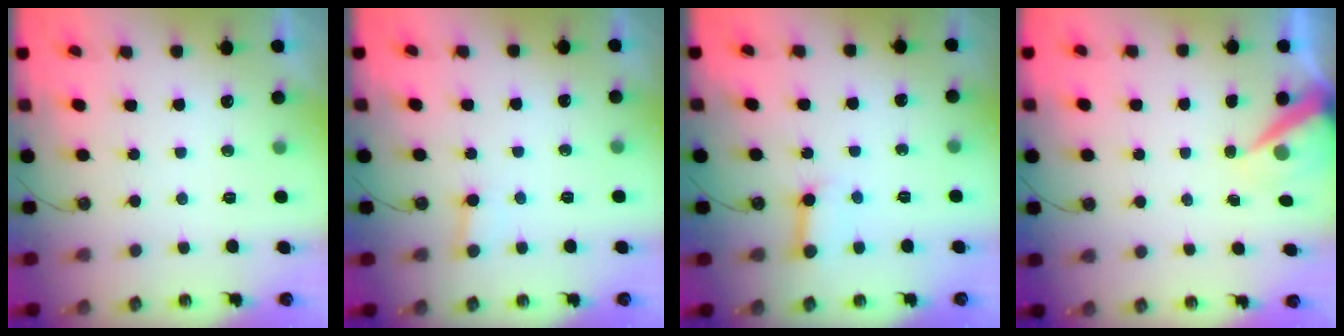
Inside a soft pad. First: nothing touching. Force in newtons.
{"total": 2.2, "press": 2.2, "slide": 0.2}
{"total": 5.4, "press": 5.4, "slide": 0.6}
{"total": 6.8, "press": 6.8, "slide": 0.5}